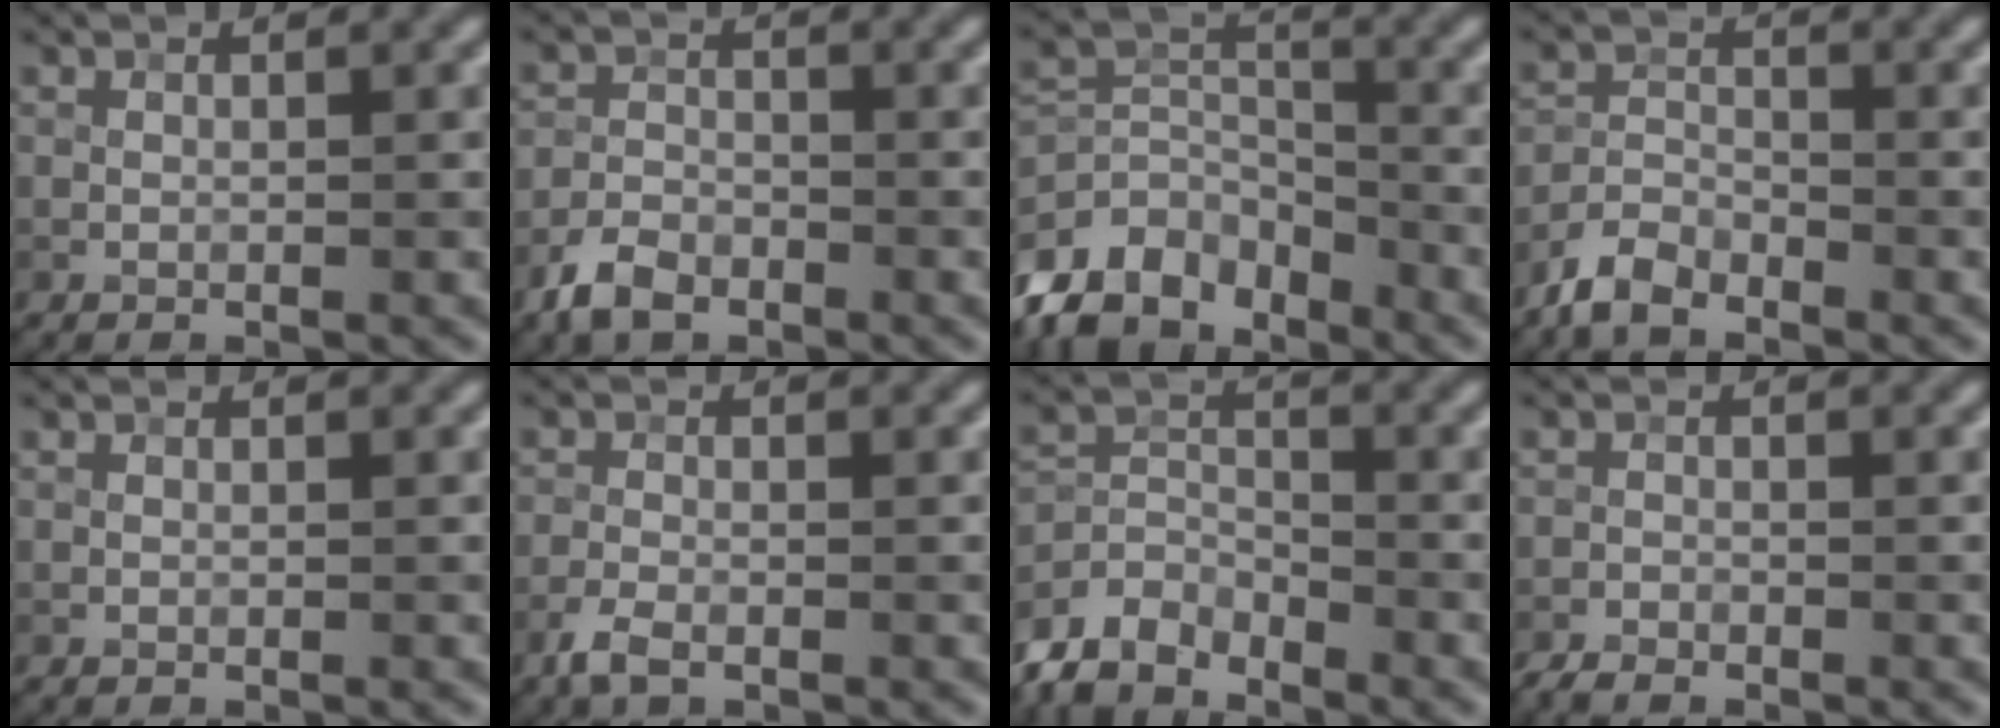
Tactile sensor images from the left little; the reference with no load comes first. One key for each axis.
{"total": 3.1, "fx": -2.3, "fy": 1.7, "fz": 1.2, "tx": -0.020, "ty": -0.002, "tz": -0.055}
{"total": 7.5, "fx": -5.7, "fy": 4.0, "fz": 2.8, "tx": -0.047, "ty": -0.006, "tz": -0.122}
{"total": 3.1, "fx": -2.6, "fy": 1.3, "fz": 1.1, "tx": -0.020, "ty": 0.002, "tz": -0.063}
{"total": 0.0}
{"total": 1.9, "fx": -1.4, "fy": 0.7, "fz": 1.1, "tx": -0.024, "ty": -0.003, "tz": -0.033}
{"total": 4.5, "fx": -4.0, "fy": 1.9, "fz": 1.0, "tx": -0.019, "ty": -0.005, "tz": -0.092}
{"total": 1.3, "fx": -1.3, "fy": 0.4, "fz": 0.2, "tx": -0.002, "ty": -0.003, "tz": -0.030}